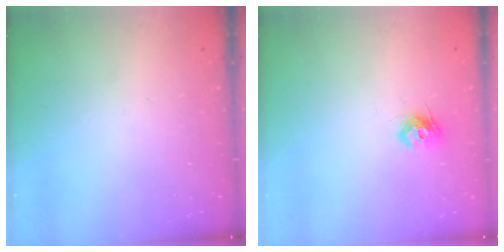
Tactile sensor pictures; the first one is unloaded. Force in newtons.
{"total": 8.1, "press": 8.1, "slide": 0.2}